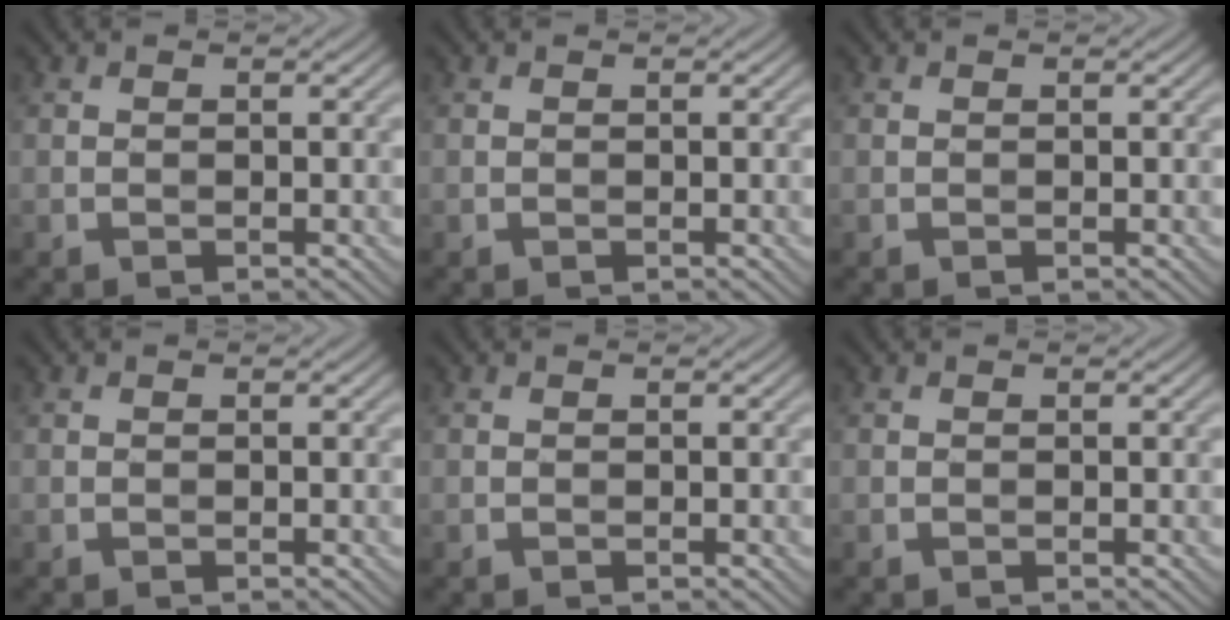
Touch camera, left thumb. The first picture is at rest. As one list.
[{"total": 0.0}, {"total": 0.0}, {"total": 0.0}, {"total": 0.0}, {"total": 0.0}]